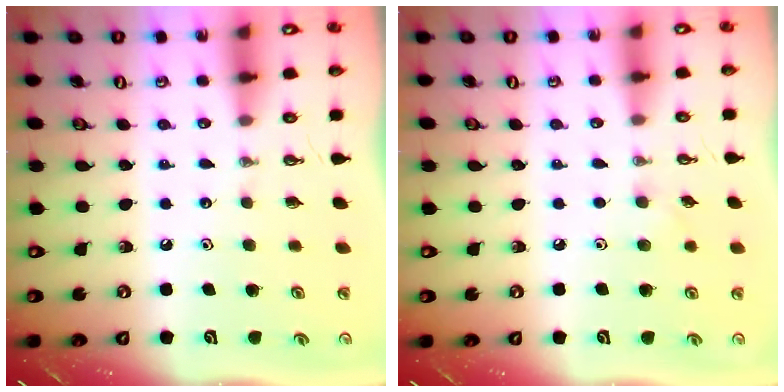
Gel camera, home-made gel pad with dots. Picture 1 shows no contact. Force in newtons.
{"total": 3.8, "press": 3.7, "slide": 0.8}